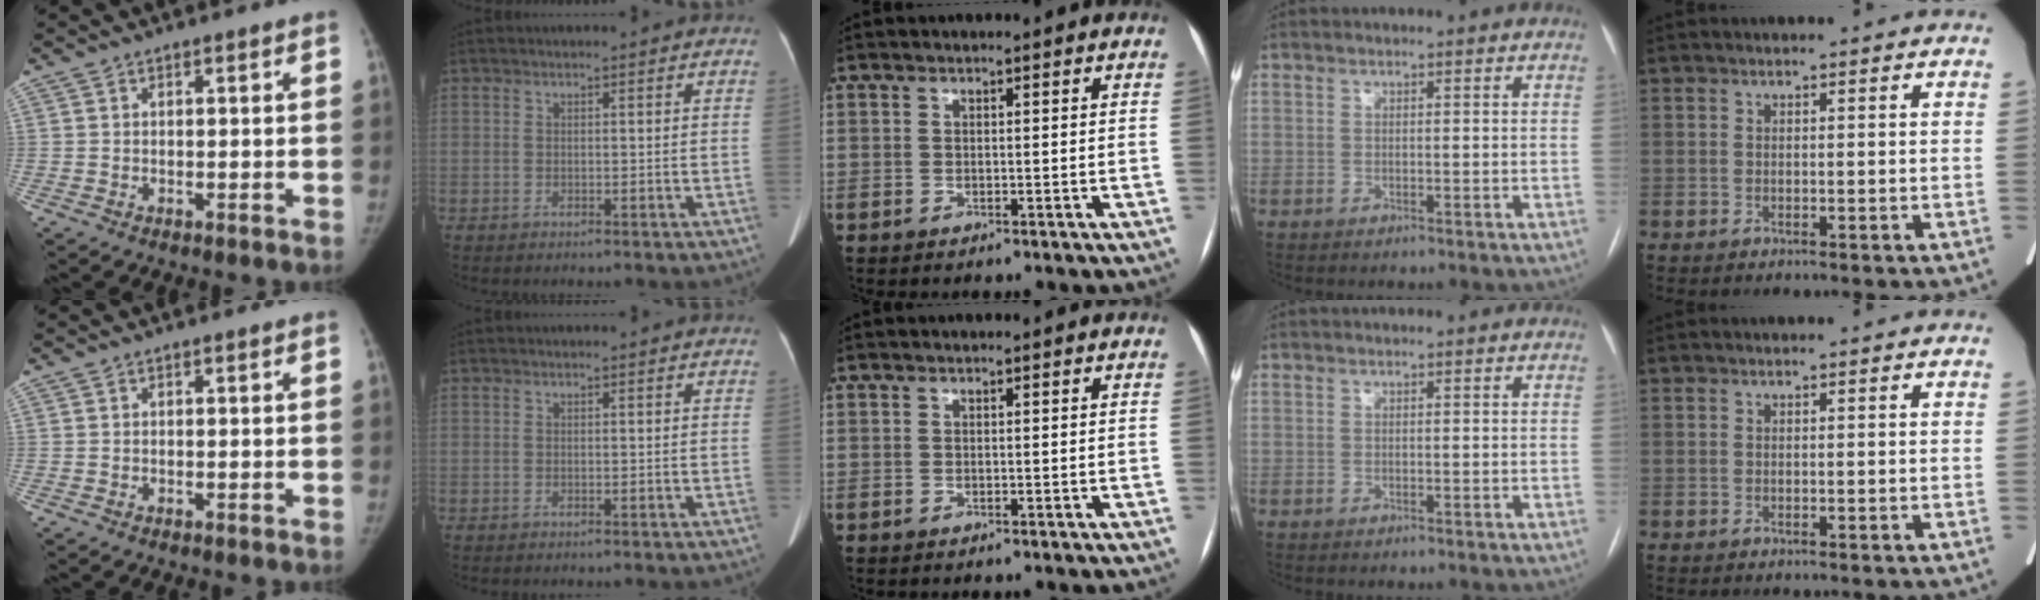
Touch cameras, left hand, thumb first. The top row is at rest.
{}